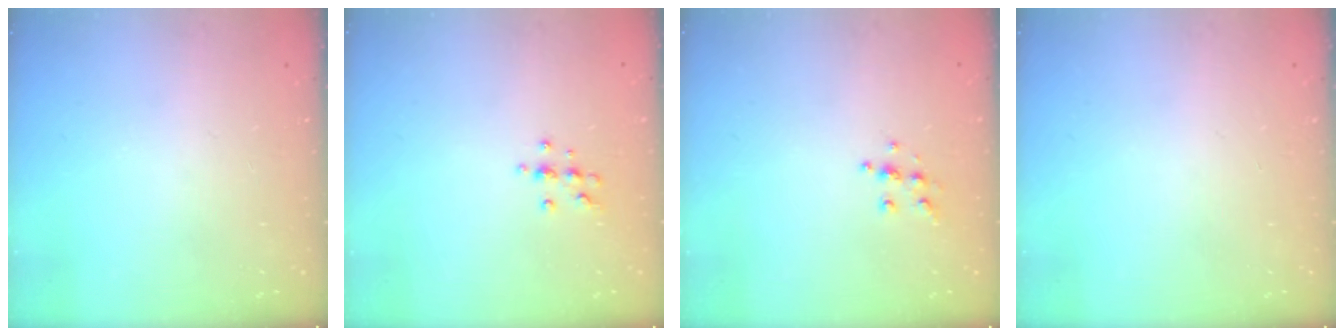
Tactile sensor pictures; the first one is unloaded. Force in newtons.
{"total": 7.5, "press": 7.4, "slide": 1.3}
{"total": 6.4, "press": 6.4, "slide": 0.6}
{"total": 0.0}